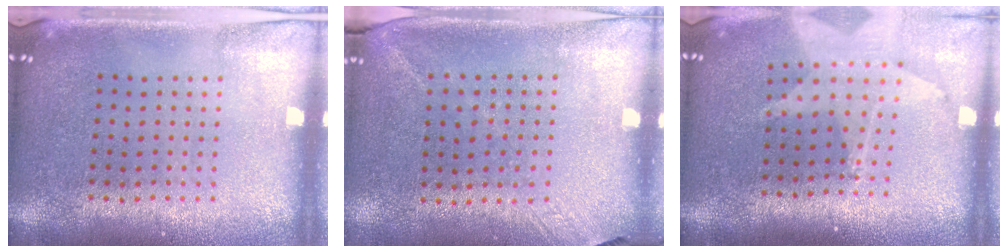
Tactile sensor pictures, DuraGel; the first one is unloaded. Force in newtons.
{"total": 1.2, "press": 0.9, "slide": 0.9}
{"total": 1.8, "press": 1.5, "slide": 1.0}